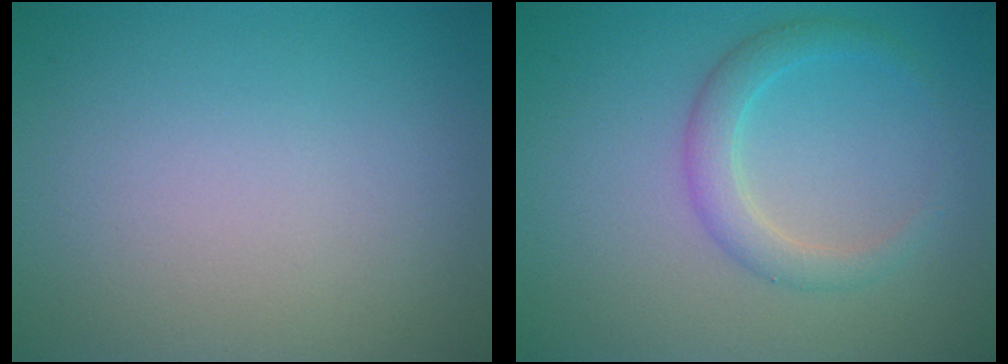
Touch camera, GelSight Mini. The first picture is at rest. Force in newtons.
{"total": 2.5, "press": 2.5, "slide": 0.1}